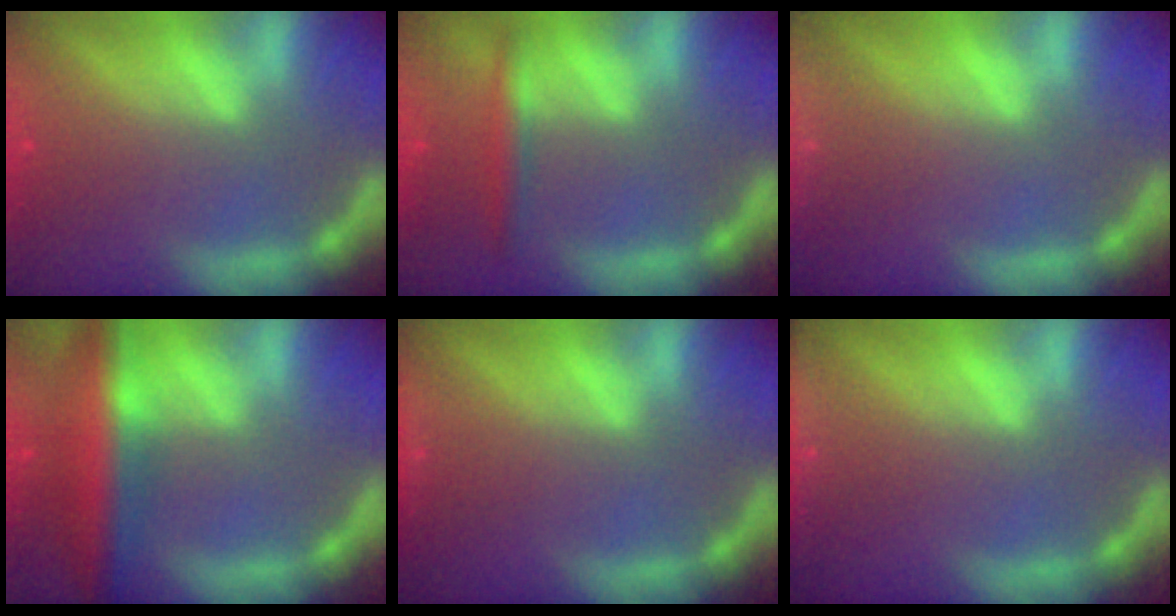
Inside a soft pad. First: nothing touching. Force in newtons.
{"total": 2.4}
{"total": 7.4}
{"total": 7.9}
{"total": 0.9}
{"total": 4.0}